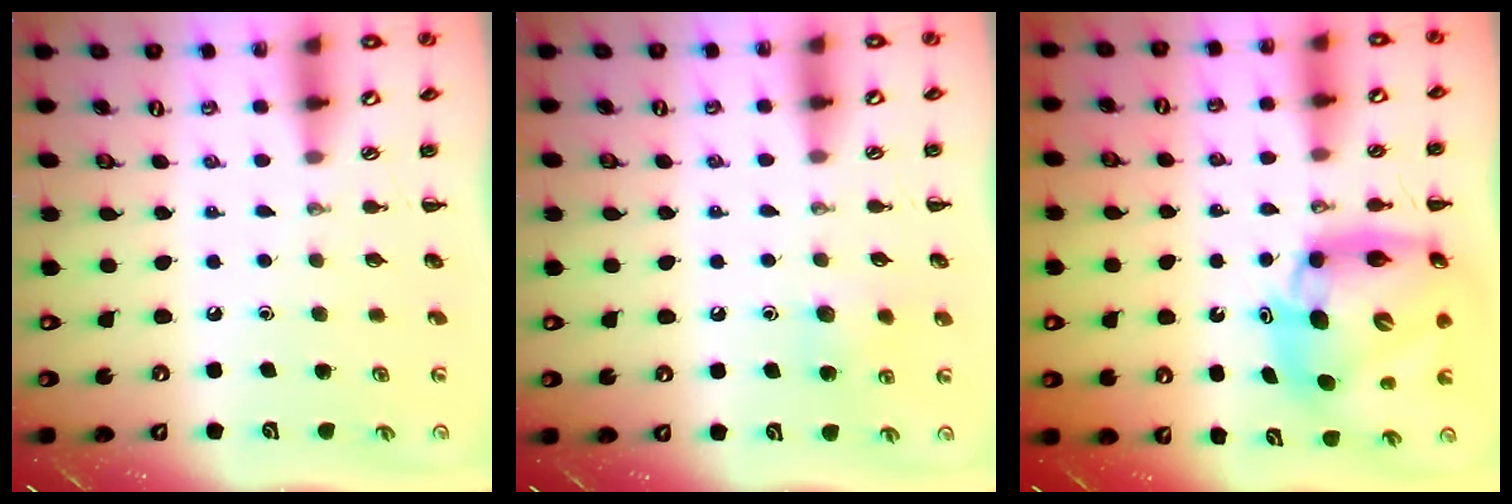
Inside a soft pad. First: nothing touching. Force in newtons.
{"total": 7.4, "press": 7.2, "slide": 1.9}
{"total": 12.3, "press": 12.0, "slide": 2.6}